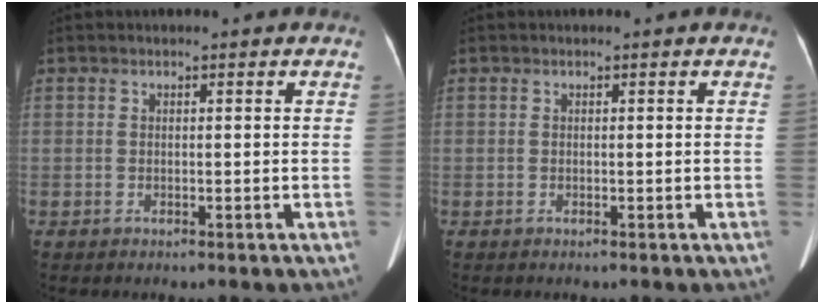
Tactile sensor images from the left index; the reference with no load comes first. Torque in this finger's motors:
{"motor_torque": [0.13, -0.01, 0.03, 0.01]}